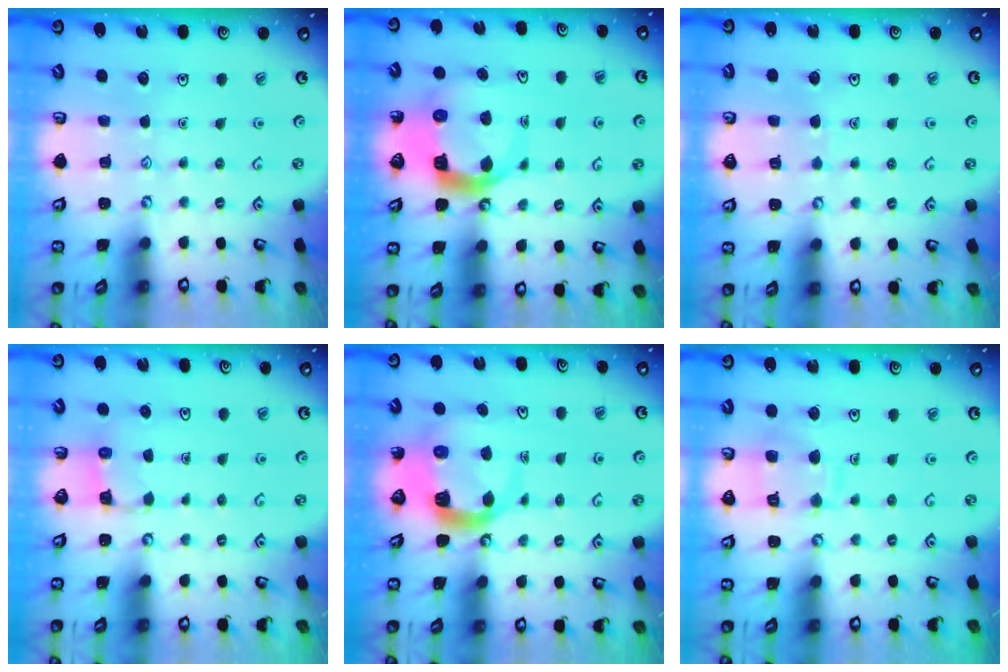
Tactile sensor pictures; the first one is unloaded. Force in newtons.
{"total": 8.7, "press": 8.6, "slide": 1.2}
{"total": 2.4, "press": 2.4, "slide": 0.2}
{"total": 2.9, "press": 2.9, "slide": 0.3}
{"total": 5.8, "press": 5.7, "slide": 0.7}
{"total": 10.1, "press": 10.0, "slide": 0.9}